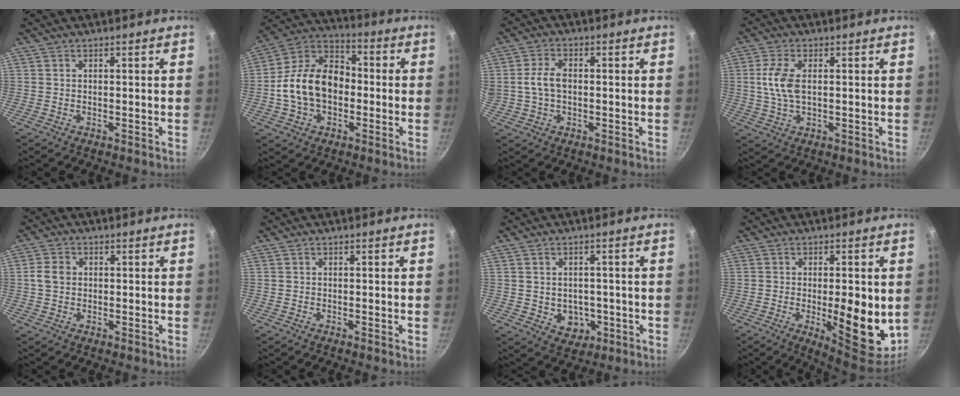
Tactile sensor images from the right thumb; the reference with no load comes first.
{"total": 16.0, "force": [-1.8, 11.3, 11.2], "torque": [-0.166, 0.043, -0.049]}
{"total": 5.7, "force": [0.1, 3.6, 4.4], "torque": [-0.082, 0.013, -0.001]}
{"total": 6.7, "force": [0.7, 3.4, 5.7], "torque": [-0.121, 0.004, 0.011]}
{"total": 3.7, "force": [0.2, 3.0, 2.1], "torque": [-0.030, 0.008, -0.002]}
{"total": 0.0}
{"total": 5.8, "force": [-1.1, 4.8, 3.1], "torque": [-0.022, 0.005, -0.002]}
{"total": 14.4, "force": [-1.6, 5.4, 13.3], "torque": [-0.155, -0.014, -0.013]}